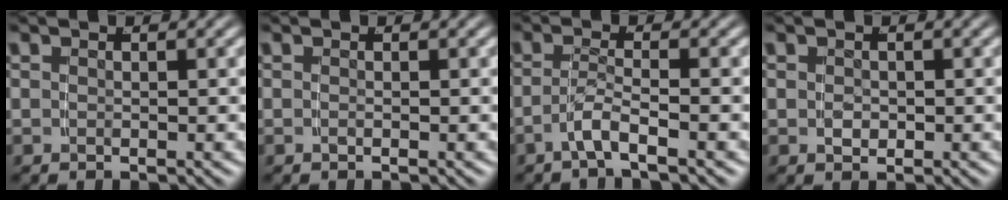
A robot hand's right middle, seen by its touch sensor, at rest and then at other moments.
{"total": 0.0}
{"total": 2.6, "force": [-2.0, -0.4, 1.7], "torque": [-0.033, -0.003, -0.032]}
{"total": 0.6, "force": [-0.2, 0.2, 0.4], "torque": [-0.011, -0.006, 0.002]}